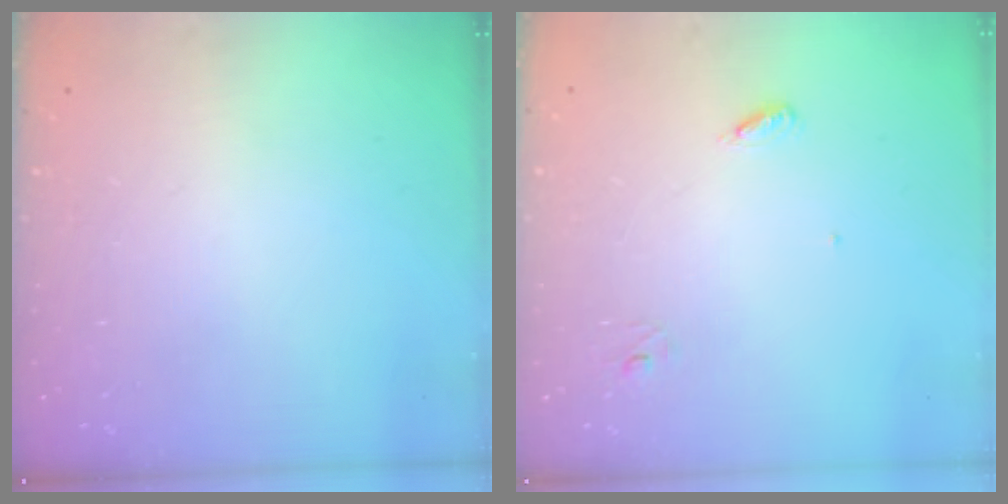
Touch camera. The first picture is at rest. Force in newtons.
{"total": 3.4, "press": 3.4, "slide": 0.3}